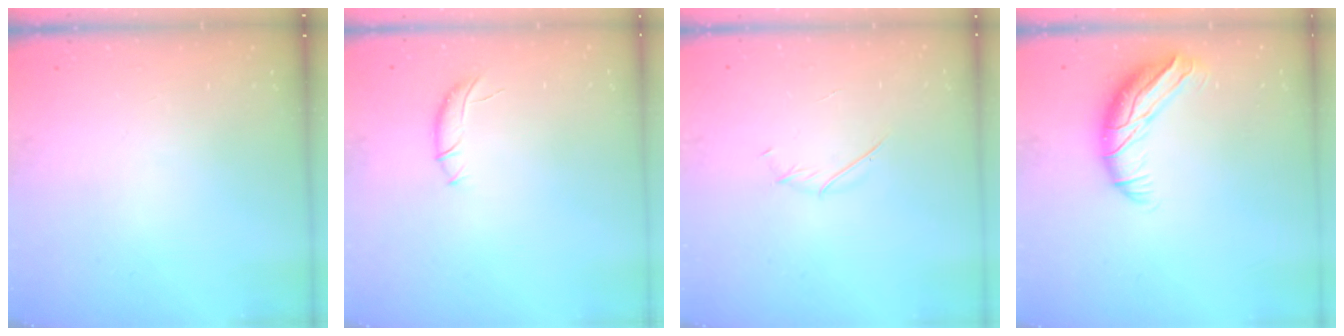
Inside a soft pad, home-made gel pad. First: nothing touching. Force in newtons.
{"total": 6.8, "press": 6.7, "slide": 1.2}
{"total": 2.0, "press": 2.0, "slide": 0.6}
{"total": 10.8, "press": 10.5, "slide": 2.6}